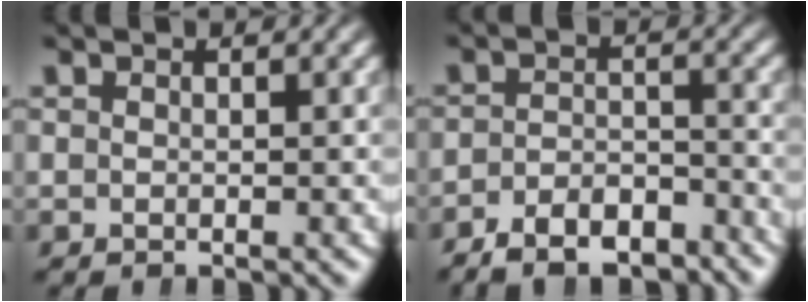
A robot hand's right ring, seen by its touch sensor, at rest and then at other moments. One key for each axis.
{"total": 5.7, "fx": -5.1, "fy": 2.0, "fz": 1.7, "tx": -0.018, "ty": -0.017, "tz": -0.081}